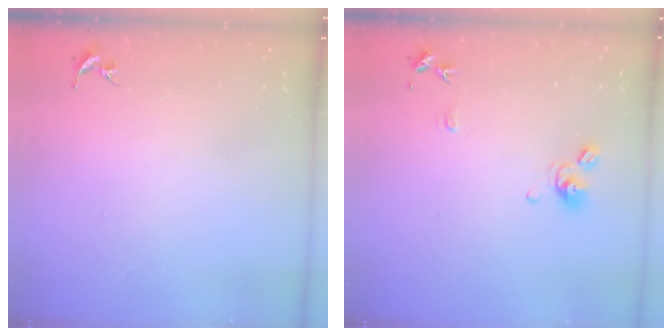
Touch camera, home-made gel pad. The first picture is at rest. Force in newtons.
{"total": 9.4, "press": 9.4, "slide": 0.9}